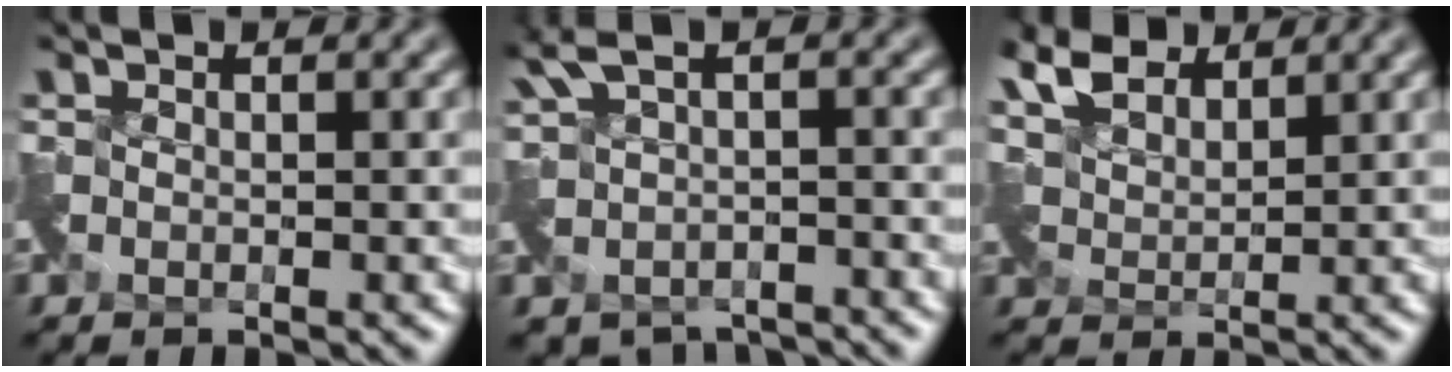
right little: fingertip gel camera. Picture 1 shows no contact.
{"total": 4.7, "force": [-1.2, 3.3, 3.1], "torque": [-0.072, -0.036, -0.011]}
{"total": 4.5, "force": [4.0, 1.6, 1.4], "torque": [-0.047, 0.011, 0.078]}